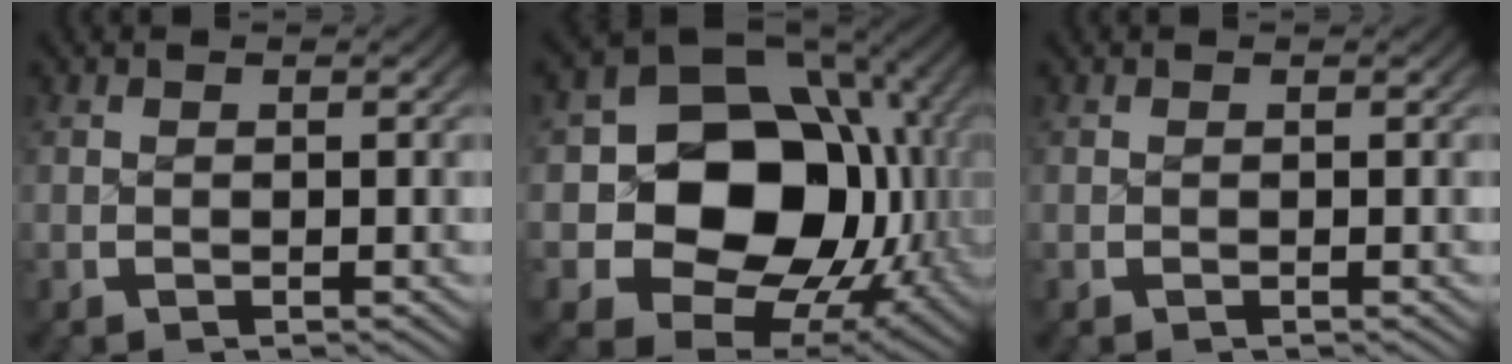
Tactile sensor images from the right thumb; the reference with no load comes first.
{"total": 21.4, "force": [-1.2, 15.7, 14.5], "torque": [-0.286, -0.063, -0.013]}
{"total": 0.0}